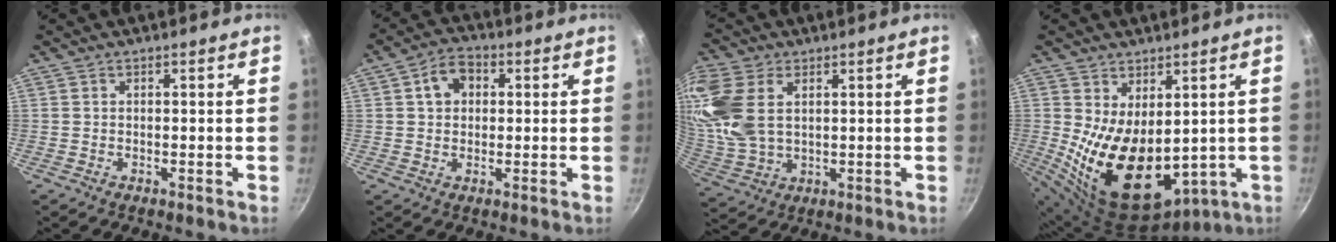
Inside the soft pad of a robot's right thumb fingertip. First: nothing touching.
{"total": 6.4, "force": [1.5, 4.9, 3.9], "torque": [-0.040, 0.012, 0.017]}
{"total": 15.5, "force": [4.5, 9.9, 11.0], "torque": [-0.240, -0.005, 0.097]}
{"total": 16.9, "force": [0.8, 10.1, 13.5], "torque": [-0.208, -0.041, 0.046]}